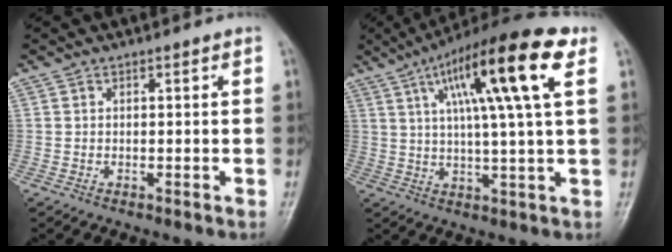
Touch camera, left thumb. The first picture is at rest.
{"total": 17.9, "force": [6.9, 2.5, 16.3], "torque": [-0.264, 0.005, 0.103]}